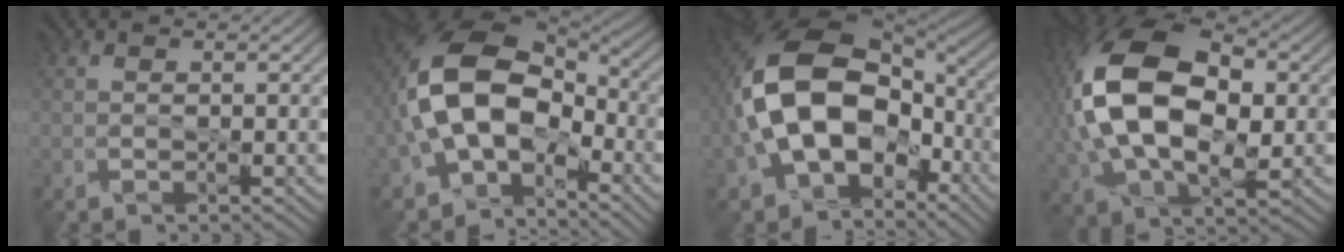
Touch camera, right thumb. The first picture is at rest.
{"total": 12.9, "force": [-2.3, 7.9, 9.9], "torque": [-0.186, 0.012, -0.056]}
{"total": 16.4, "force": [-1.9, 10.8, 12.1], "torque": [-0.232, 0.008, -0.033]}
{"total": 15.9, "force": [2.0, 9.6, 12.4], "torque": [-0.284, 0.010, 0.035]}